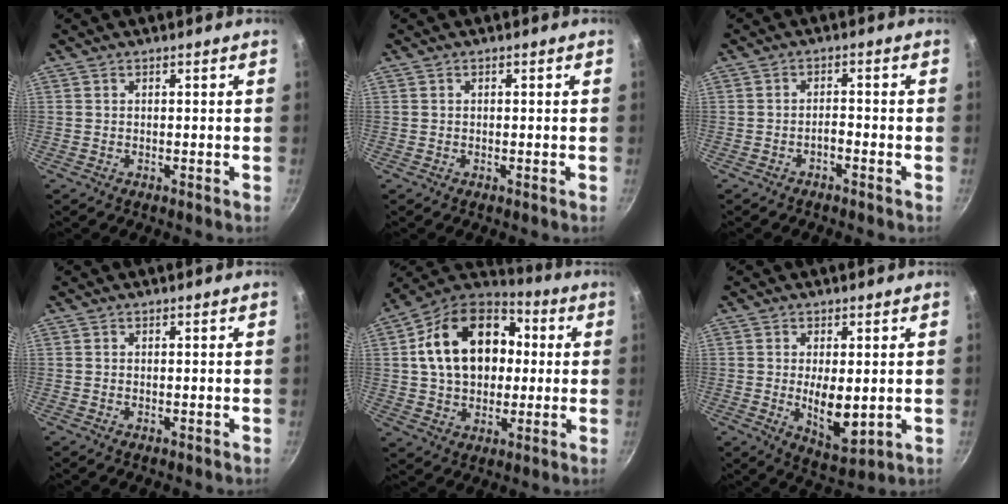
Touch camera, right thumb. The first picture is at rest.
{"total": 0.0}
{"total": 1.8, "force": [-1.4, 0.5, 1.1], "torque": [-0.014, 0.017, -0.023]}
{"total": 0.0}
{"total": 21.3, "force": [3.4, 15.2, 14.5], "torque": [-0.218, 0.029, 0.048]}
{"total": 8.6, "force": [-0.2, 3.8, 7.7], "torque": [-0.121, -0.021, 0.010]}